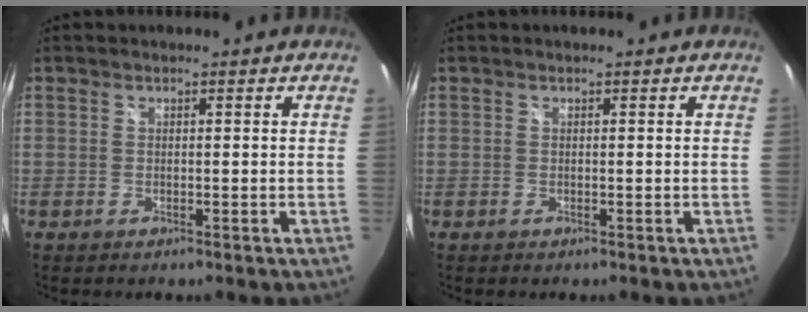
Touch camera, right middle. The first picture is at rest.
{"total": 0.0}